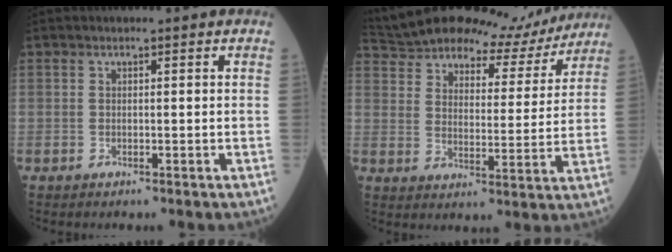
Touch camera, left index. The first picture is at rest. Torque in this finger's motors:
{"motor_torque": [1.13, -1.00, 0.28, 0.04]}